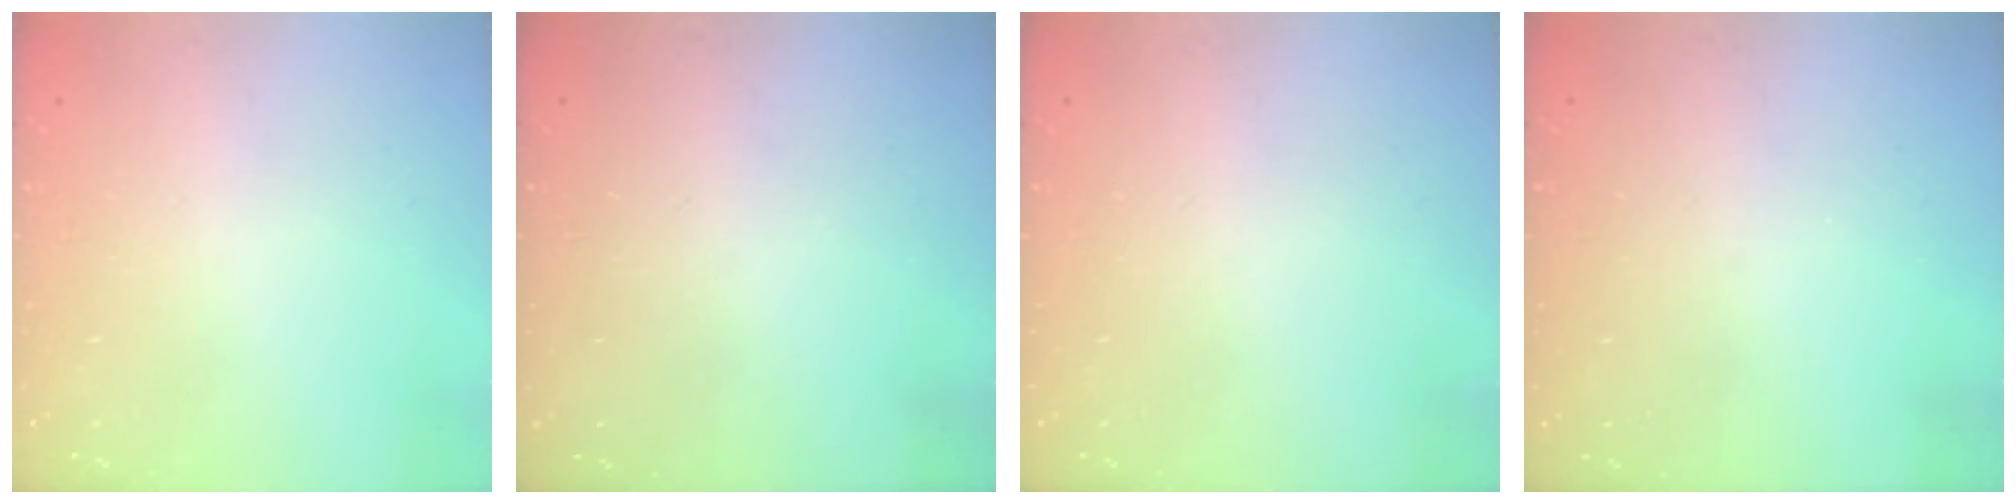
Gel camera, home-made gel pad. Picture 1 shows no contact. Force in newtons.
{"total": 3.3, "press": 3.1, "slide": 1.1}
{"total": 0.0}
{"total": 3.0, "press": 3.0, "slide": 0.1}